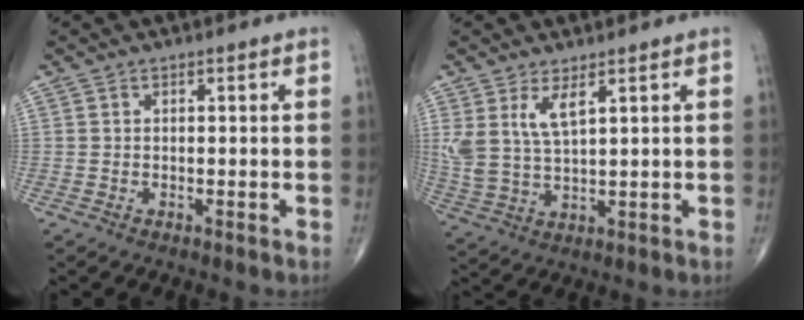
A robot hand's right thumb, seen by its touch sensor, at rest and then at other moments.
{"total": 7.0, "force": [3.3, 2.6, 5.6], "torque": [-0.124, -0.016, 0.076]}